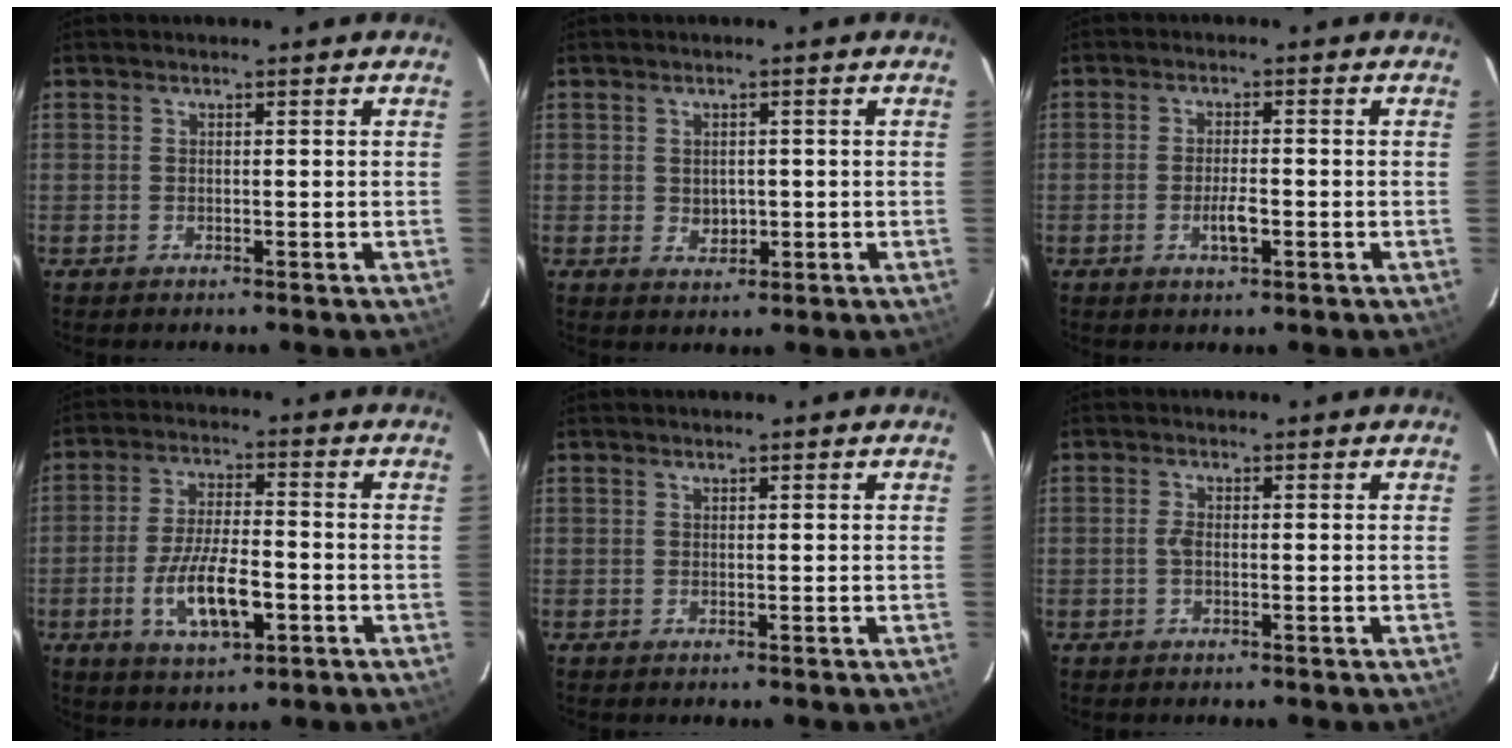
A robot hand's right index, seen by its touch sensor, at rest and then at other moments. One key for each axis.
{"total": 2.9, "fx": -0.1, "fy": 2.4, "fz": 1.7, "tx": -0.026, "ty": 0.000, "tz": 0.004}
{"total": 3.7, "fx": -1.3, "fy": 1.2, "fz": 3.3, "tx": -0.064, "ty": -0.003, "tz": -0.023}
{"total": 11.2, "fx": -3.8, "fy": 3.9, "fz": 9.8, "tx": -0.194, "ty": -0.010, "tz": -0.064}
{"total": 0.0}
{"total": 1.5, "fx": -0.3, "fy": 0.7, "fz": 1.4, "tx": -0.030, "ty": 0.002, "tz": -0.008}